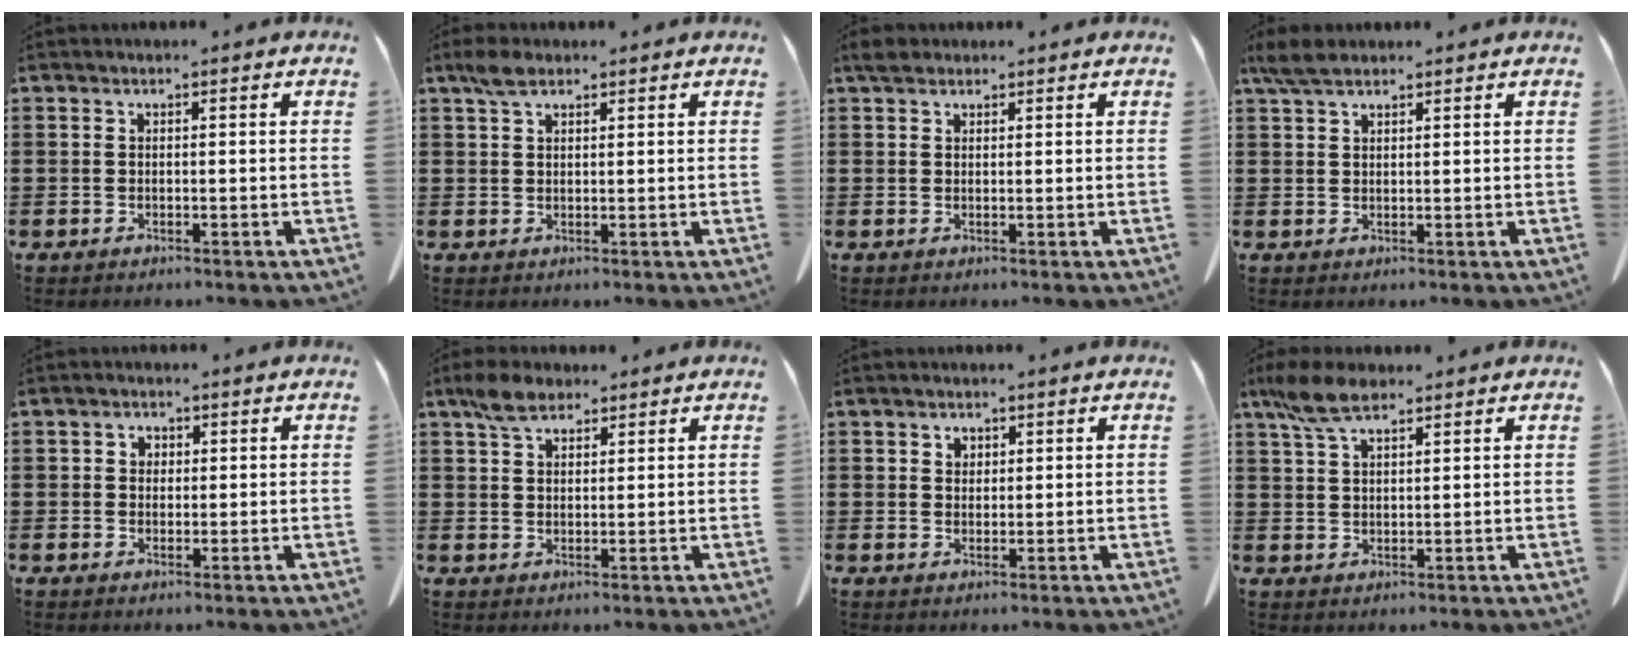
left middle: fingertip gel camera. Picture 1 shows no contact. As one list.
[{"total": 3.0, "force": [2.0, 1.4, 1.8], "torque": [-0.042, 0.007, 0.037]}, {"total": 2.0, "force": [1.5, 1.0, 0.7], "torque": [-0.012, 0.003, 0.028]}, {"total": 3.7, "force": [2.7, 1.3, 2.2], "torque": [-0.050, 0.006, 0.051]}, {"total": 1.4, "force": [0.3, 1.3, 0.5], "torque": [-0.014, 0.009, 0.003]}, {"total": 4.5, "force": [3.3, 2.2, 2.3], "torque": [-0.054, 0.009, 0.062]}, {"total": 1.5, "force": [1.0, 1.0, 0.3], "torque": [-0.001, 0.001, 0.017]}, {"total": 6.3, "force": [4.2, 2.2, 4.1], "torque": [-0.097, -0.001, 0.076]}]